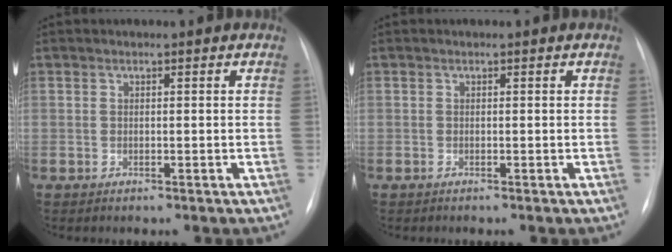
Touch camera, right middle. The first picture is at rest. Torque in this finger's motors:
{"motor_torque": [-0.64, -0.40, -0.03, 0.00]}